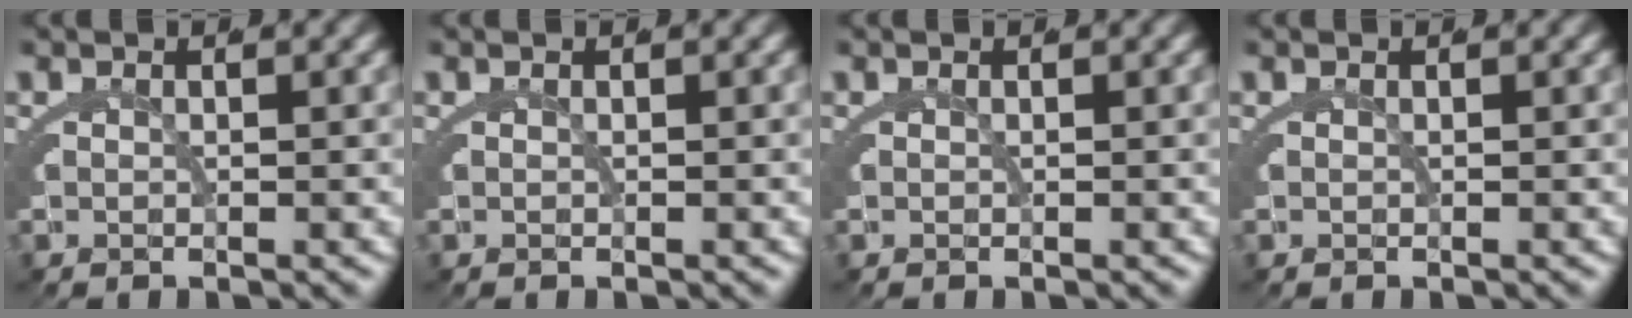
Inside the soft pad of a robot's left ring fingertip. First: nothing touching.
{"total": 0.0}
{"total": 0.0}
{"total": 0.0}